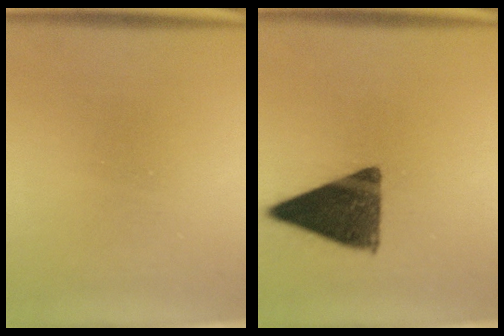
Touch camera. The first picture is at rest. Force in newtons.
{"total": 12.7}